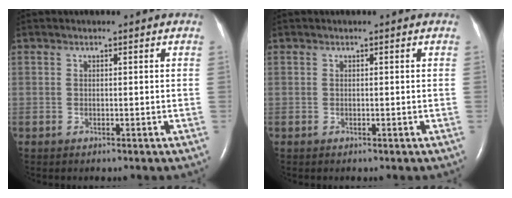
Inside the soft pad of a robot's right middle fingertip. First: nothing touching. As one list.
[{"total": 0.0}]